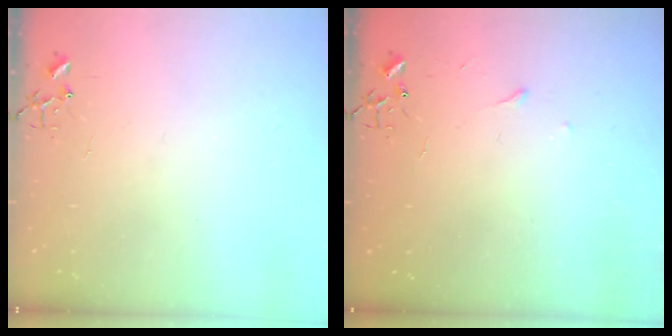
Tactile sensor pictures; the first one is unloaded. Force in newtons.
{"total": 3.3, "press": 3.3, "slide": 0.5}